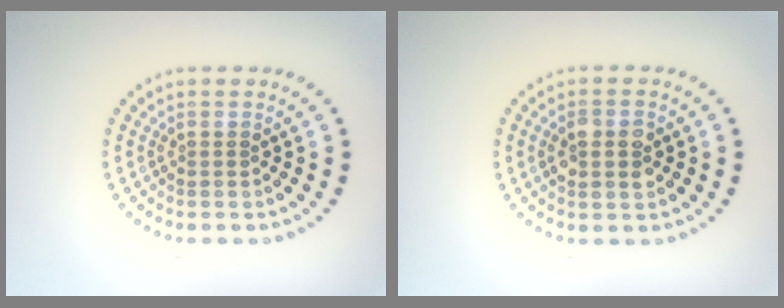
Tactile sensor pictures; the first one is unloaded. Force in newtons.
{"total": 2.7, "press": 2.7, "slide": 0.3}